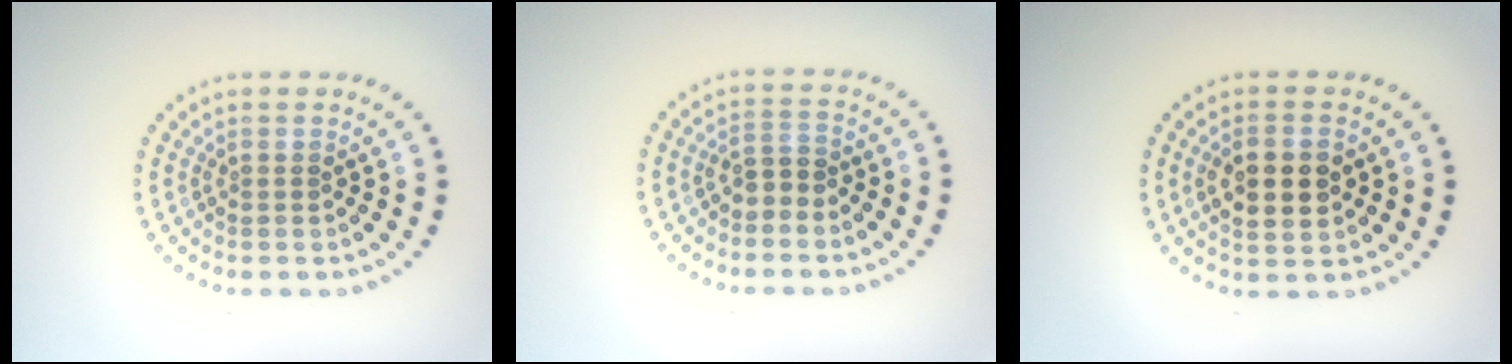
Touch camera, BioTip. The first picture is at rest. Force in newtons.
{"total": 1.9, "press": 1.6, "slide": 0.9}
{"total": 4.4, "press": 4.4, "slide": 0.3}